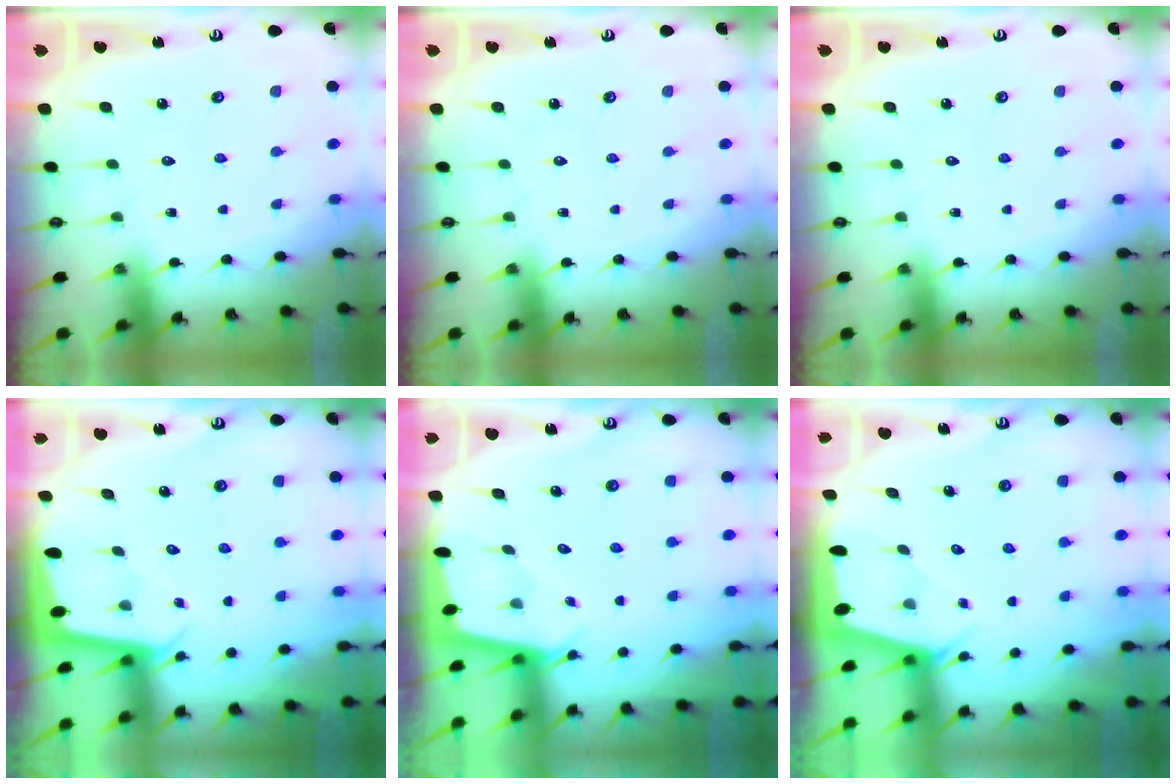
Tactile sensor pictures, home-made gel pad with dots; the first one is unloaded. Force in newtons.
{"total": 0.0}
{"total": 0.0}
{"total": 2.0, "press": 2.0, "slide": 0.0}
{"total": 1.8, "press": 1.8, "slide": 0.2}
{"total": 1.9, "press": 1.8, "slide": 0.3}